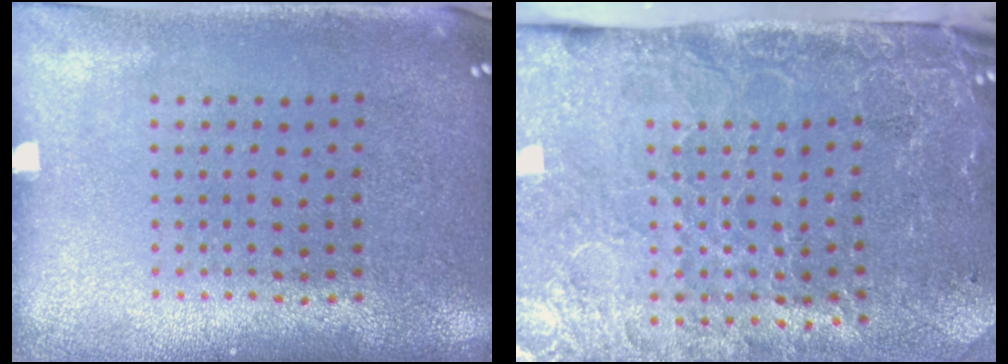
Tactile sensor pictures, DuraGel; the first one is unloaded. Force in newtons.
{"total": 4.6, "press": 3.6, "slide": 2.9}